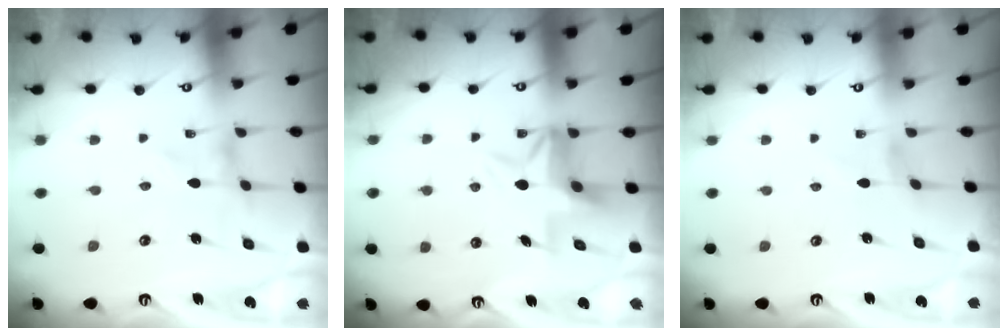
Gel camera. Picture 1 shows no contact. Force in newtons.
{"total": 5.0, "press": 4.7, "slide": 1.8}
{"total": 0.9, "press": 0.8, "slide": 0.2}